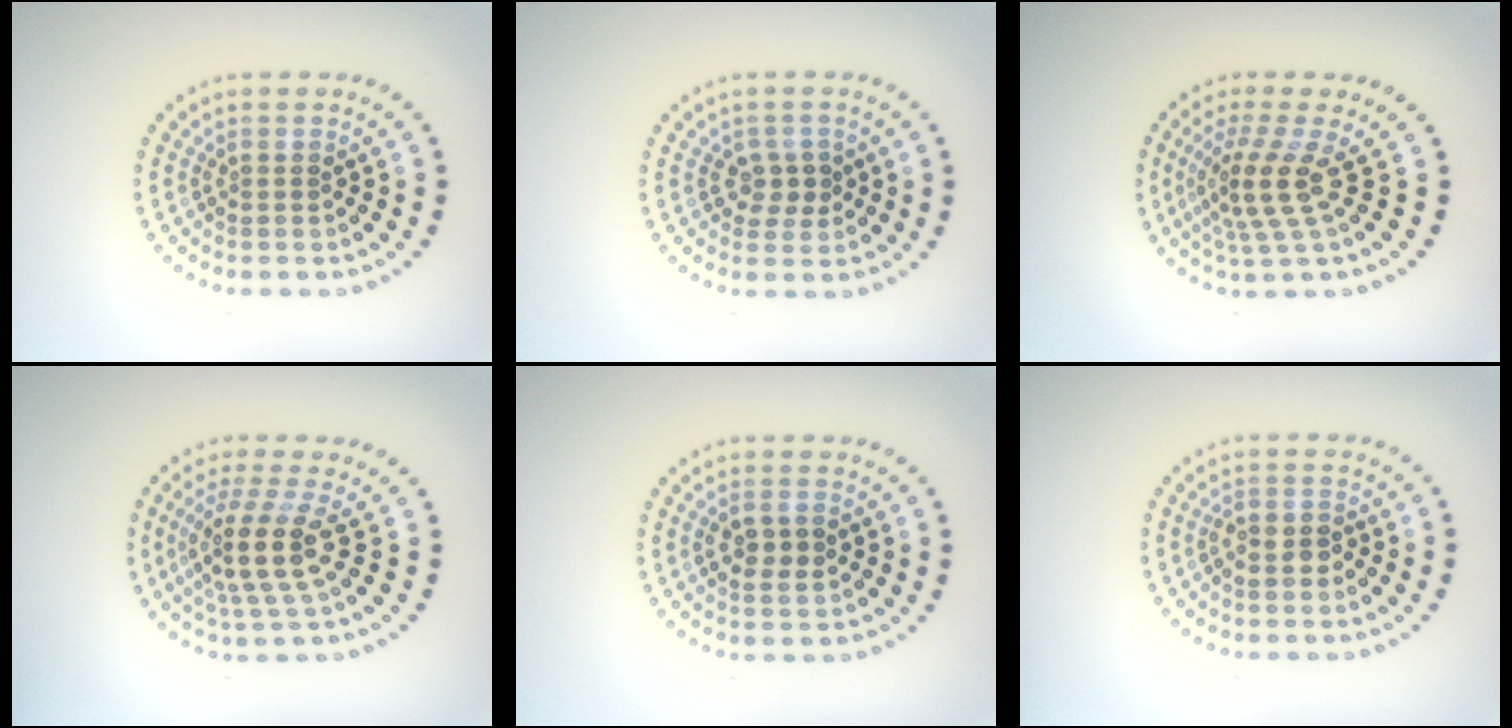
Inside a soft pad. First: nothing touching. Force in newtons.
{"total": 2.1, "press": 2.0, "slide": 0.7}
{"total": 3.9, "press": 2.8, "slide": 2.7}
{"total": 4.4, "press": 3.4, "slide": 2.9}
{"total": 2.4, "press": 2.4, "slide": 0.4}
{"total": 1.7, "press": 1.5, "slide": 0.8}